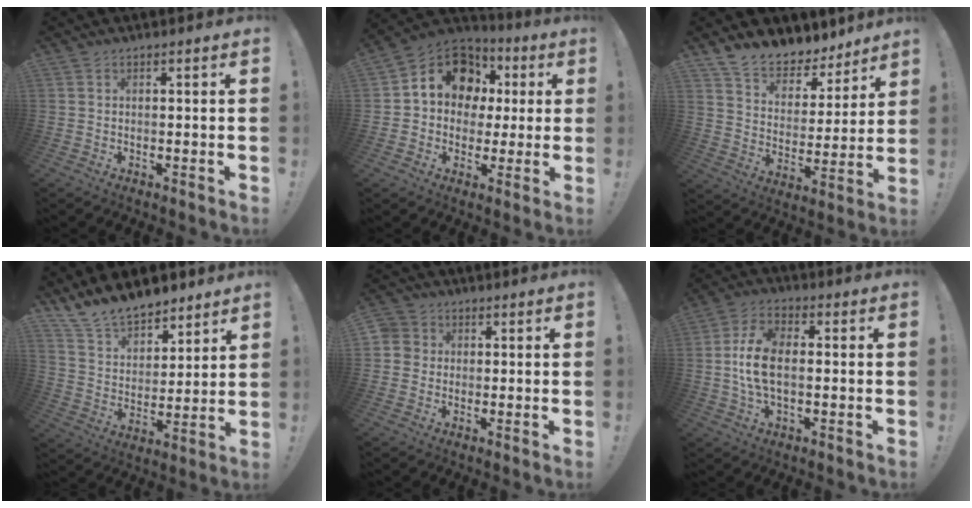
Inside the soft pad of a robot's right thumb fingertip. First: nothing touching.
{"total": 14.7, "force": [4.9, 11.7, 7.4], "torque": [-0.106, -0.014, 0.098]}
{"total": 9.9, "force": [8.9, 3.9, 2.0], "torque": [-0.044, -0.082, 0.164]}
{"total": 12.7, "force": [11.3, 5.1, 2.7], "torque": [-0.069, -0.088, 0.217]}
{"total": 4.3, "force": [0.3, 4.1, 1.1], "torque": [-0.019, 0.008, 0.007]}
{"total": 11.0, "force": [-0.4, 6.2, 9.0], "torque": [-0.171, 0.003, -0.005]}